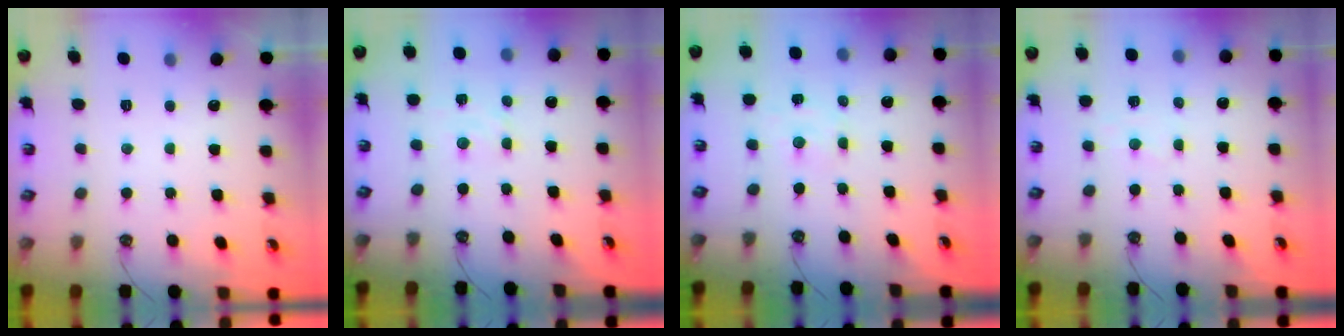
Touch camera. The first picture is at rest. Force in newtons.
{"total": 2.8, "press": 2.8, "slide": 0.5}
{"total": 3.0, "press": 3.0, "slide": 0.4}
{"total": 1.4, "press": 1.4, "slide": 0.2}